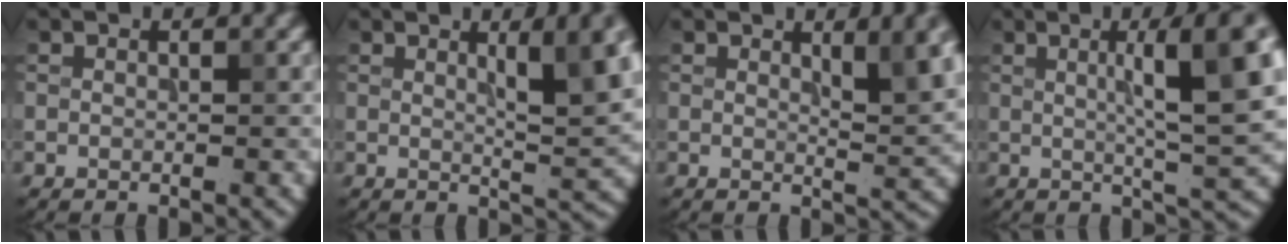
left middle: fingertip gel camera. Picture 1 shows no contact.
{"total": 6.8, "force": [2.2, 1.7, 6.3], "torque": [-0.078, 0.000, 0.035]}
{"total": 5.4, "force": [2.1, 1.5, 4.7], "torque": [-0.056, 0.000, 0.031]}
{"total": 9.9, "force": [2.5, 1.9, 9.4], "torque": [-0.116, 0.012, 0.035]}